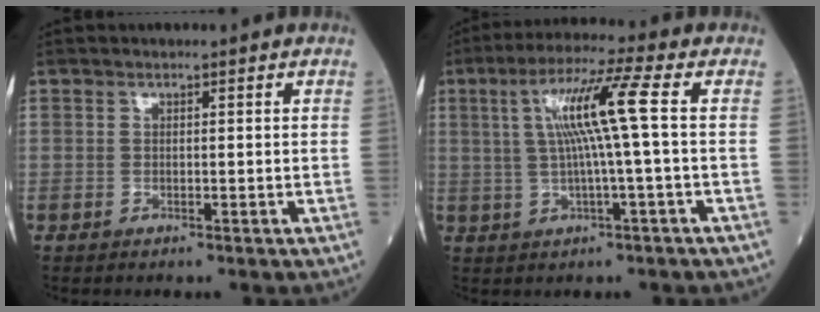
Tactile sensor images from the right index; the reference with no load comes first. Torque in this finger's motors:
{"motor_torque": [1.51, 0.45, 0.76, 0.21]}